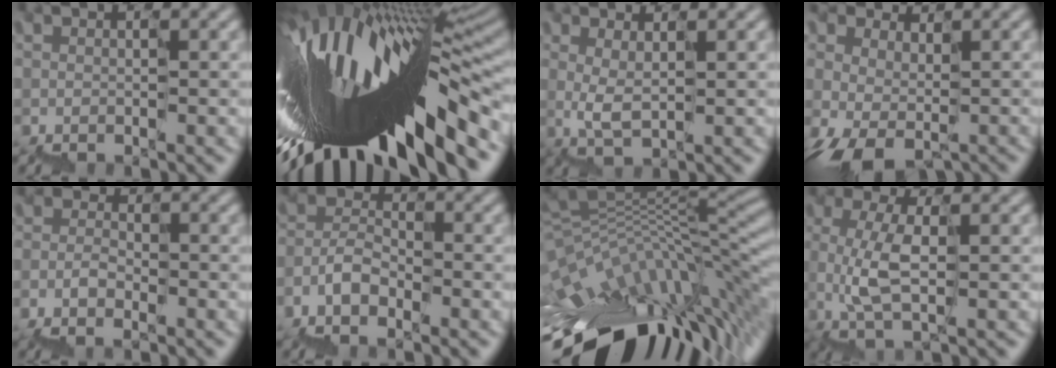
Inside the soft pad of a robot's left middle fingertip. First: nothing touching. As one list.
[{"total": 17.8, "force": [-2.6, 6.5, 16.3], "torque": [-0.281, -0.020, -0.031]}, {"total": 1.8, "force": [1.2, 0.5, 1.2], "torque": [-0.032, 0.011, 0.033]}, {"total": 3.7, "force": [-1.5, 2.3, 2.5], "torque": [-0.059, -0.010, -0.004]}, {"total": 1.3, "force": [-1.2, 0.6, 0.2], "torque": [-0.011, 0.007, -0.018]}, {"total": 3.7, "force": [-3.0, 1.9, 1.2], "torque": [-0.025, 0.013, -0.054]}, {"total": 11.9, "force": [-3.6, 5.0, 10.2], "torque": [-0.164, 0.031, -0.053]}, {"total": 2.7, "force": [0.4, 1.0, 2.5], "torque": [-0.061, 0.005, 0.015]}]